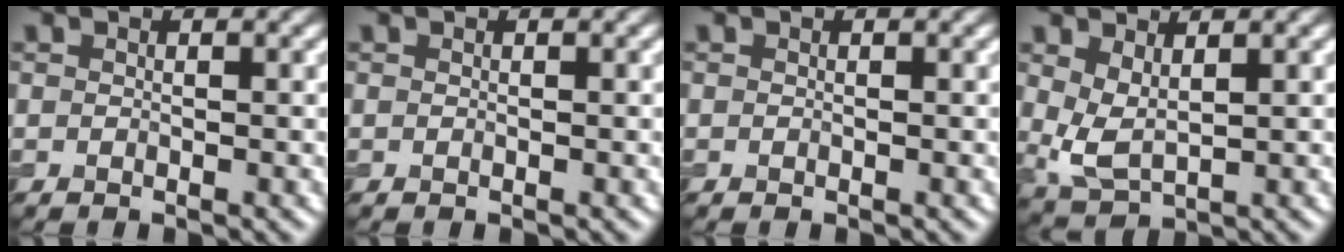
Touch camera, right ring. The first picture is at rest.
{"total": 0.0}
{"total": 0.0}
{"total": 3.0, "force": [1.1, 1.4, 2.4], "torque": [-0.059, -0.010, 0.027]}